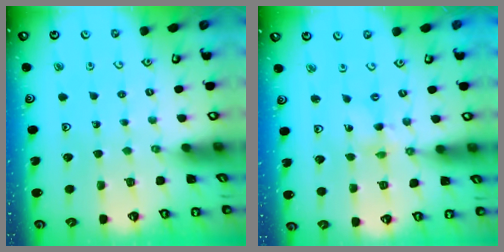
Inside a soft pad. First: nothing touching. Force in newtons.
{"total": 1.4, "press": 1.4, "slide": 0.1}